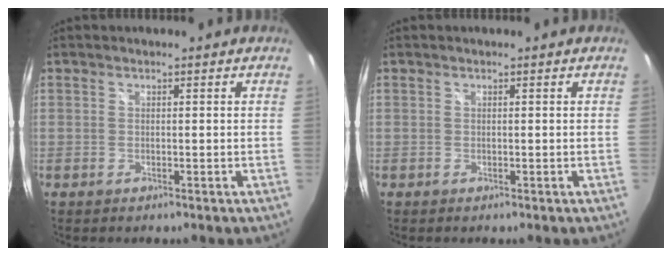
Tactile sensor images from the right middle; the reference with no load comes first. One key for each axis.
{"total": 0.0}